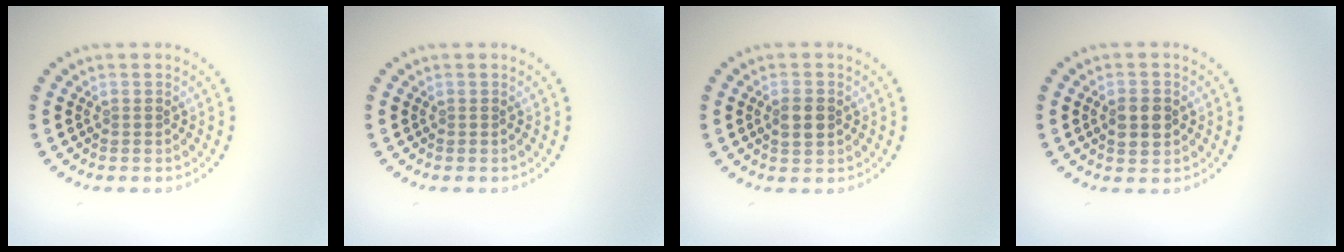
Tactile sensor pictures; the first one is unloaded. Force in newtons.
{"total": 0.0}
{"total": 2.2, "press": 2.2, "slide": 0.1}
{"total": 2.9, "press": 2.9, "slide": 0.1}